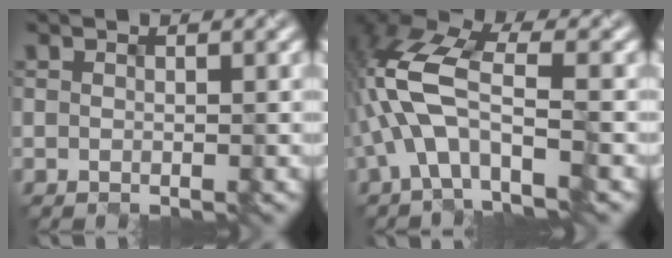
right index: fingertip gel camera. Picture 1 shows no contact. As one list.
[{"total": 9.0, "force": [-2.3, 4.2, 7.7], "torque": [-0.175, 0.016, -0.050]}]